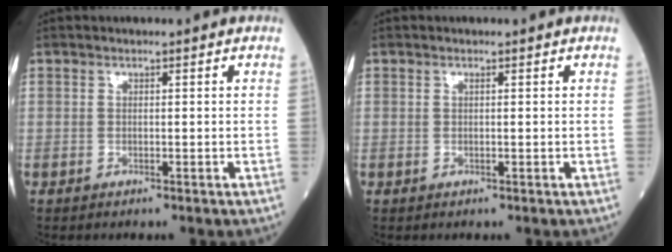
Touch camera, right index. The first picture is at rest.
{"total": 0.0}